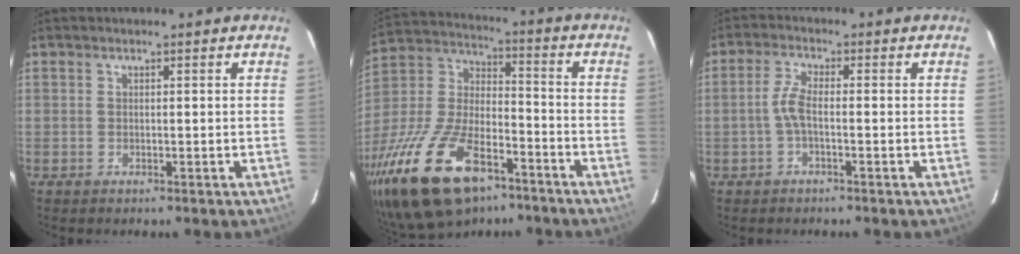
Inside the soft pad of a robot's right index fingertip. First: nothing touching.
{"total": 25.4, "force": [-15.1, 11.9, 16.6], "torque": [-0.344, -0.018, -0.261]}
{"total": 3.3, "force": [-0.9, 0.6, 3.1], "torque": [-0.072, 0.007, -0.021]}